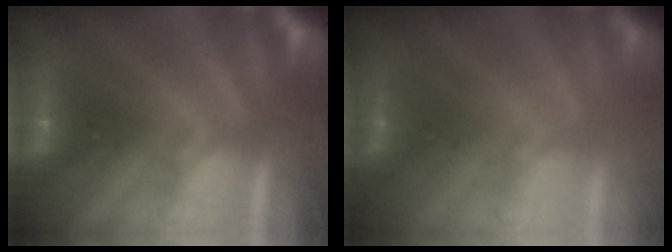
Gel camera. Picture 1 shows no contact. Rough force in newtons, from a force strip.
{"total": 1.2}